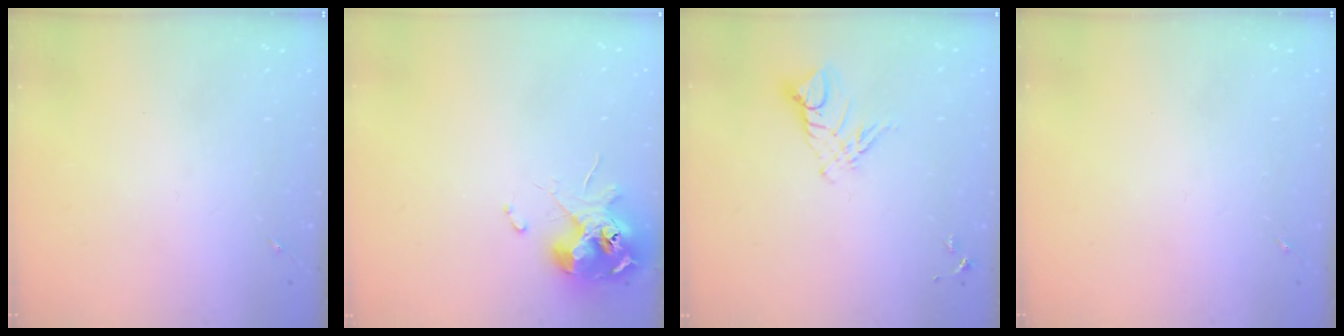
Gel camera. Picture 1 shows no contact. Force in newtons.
{"total": 11.6, "press": 11.5, "slide": 1.5}
{"total": 9.4, "press": 9.4, "slide": 0.9}
{"total": 0.0}